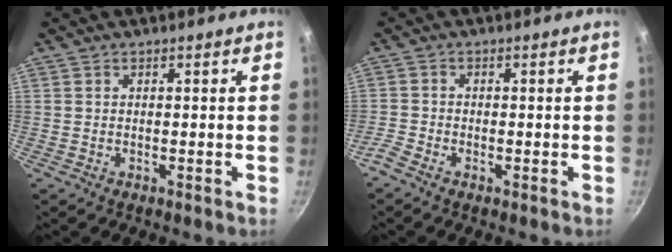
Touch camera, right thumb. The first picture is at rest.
{"total": 2.3, "force": [-1.7, 0.9, 1.2], "torque": [-0.039, 0.010, -0.043]}